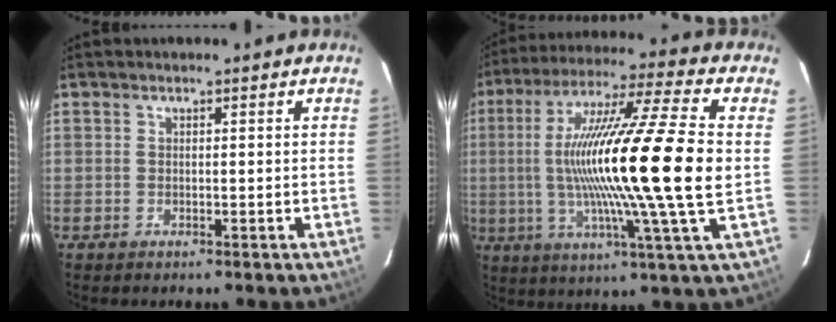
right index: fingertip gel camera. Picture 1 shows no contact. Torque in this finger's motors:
{"motor_torque": [1.98, -0.15, 1.05, 0.21]}